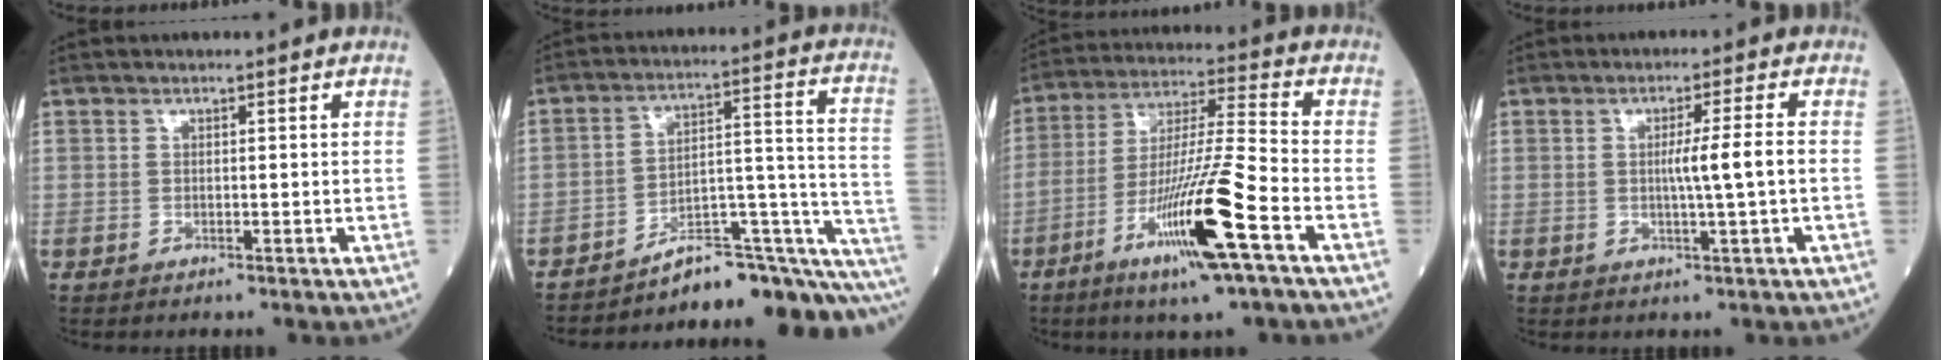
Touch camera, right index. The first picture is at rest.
{"total": 17.9, "force": [-15.7, 2.3, 8.3], "torque": [-0.047, 0.067, -0.217]}
{"total": 15.3, "force": [-7.1, -0.4, 13.6], "torque": [-0.267, -0.017, -0.128]}
{"total": 4.6, "force": [-0.3, -0.9, 4.5], "torque": [-0.076, -0.002, -0.005]}